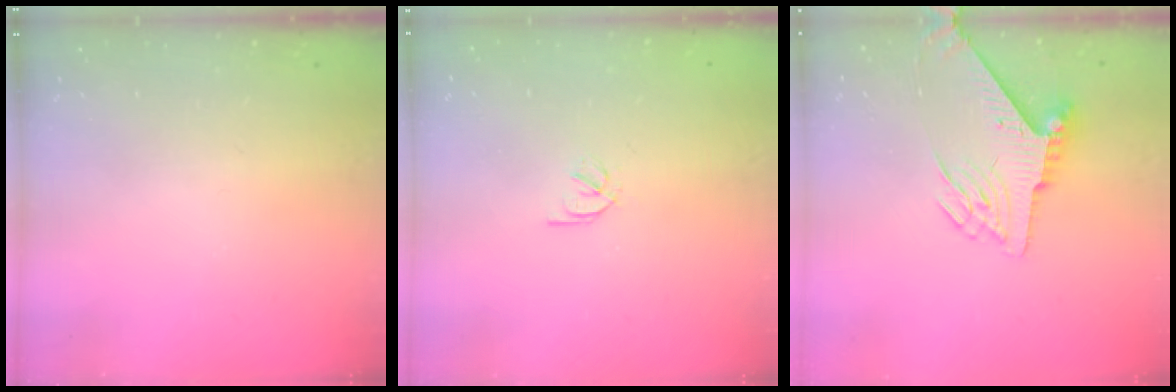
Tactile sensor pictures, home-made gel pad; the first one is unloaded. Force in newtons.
{"total": 2.0, "press": 2.0, "slide": 0.3}
{"total": 8.8, "press": 8.7, "slide": 1.1}